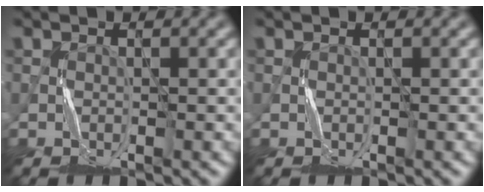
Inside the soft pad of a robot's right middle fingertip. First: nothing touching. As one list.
[{"total": 0.0}]